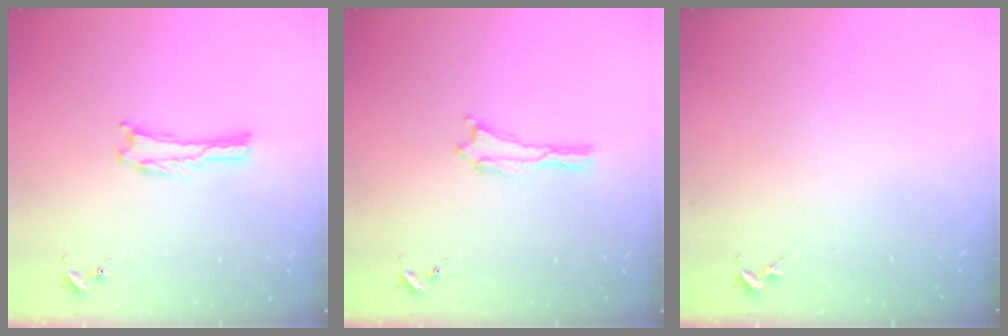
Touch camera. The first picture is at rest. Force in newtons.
{"total": 0.0}
{"total": 0.0}